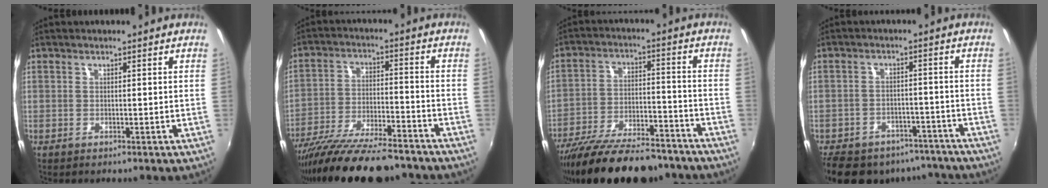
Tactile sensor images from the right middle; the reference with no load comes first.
{"total": 20.4, "force": [-17.2, 3.9, 10.2], "torque": [-0.195, -0.046, -0.273]}
{"total": 22.0, "force": [-18.3, 6.1, 10.6], "torque": [-0.196, -0.030, -0.273]}
{"total": 20.2, "force": [-15.9, 10.0, 7.6], "torque": [-0.177, 0.018, -0.201]}